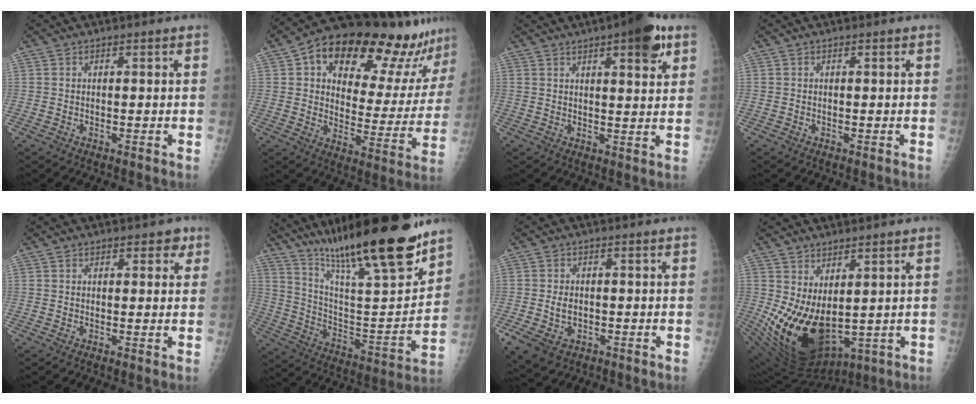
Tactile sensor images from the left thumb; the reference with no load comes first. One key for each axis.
{"total": 25.1, "fx": 17.1, "fy": 10.1, "fz": 15.3, "tx": -0.178, "ty": -0.049, "tz": 0.238}
{"total": 9.9, "fx": 5.3, "fy": 2.9, "fz": 7.8, "tx": -0.088, "ty": -0.018, "tz": 0.066}
{"total": 0.0}
{"total": 2.6, "fx": 1.4, "fy": 1.7, "fz": 1.3, "tx": 0.009, "ty": -0.002, "tz": 0.011}
{"total": 27.1, "fx": 20.5, "fy": 4.6, "fz": 17.0, "tx": -0.250, "ty": -0.083, "tz": 0.340}
{"total": 7.1, "fx": -1.9, "fy": 5.1, "fz": 4.5, "tx": -0.089, "ty": 0.006, "tz": -0.022}
{"total": 15.1, "fx": 1.0, "fy": 8.9, "fz": 12.2, "tx": -0.205, "ty": -0.039, "tz": 0.053}